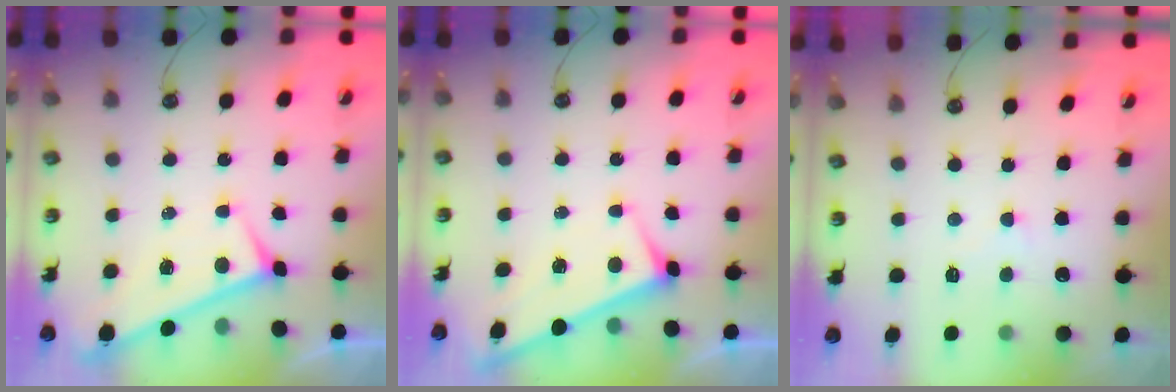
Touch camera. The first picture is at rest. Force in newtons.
{"total": 3.0, "press": 3.0, "slide": 0.1}
{"total": 3.0, "press": 2.9, "slide": 0.7}